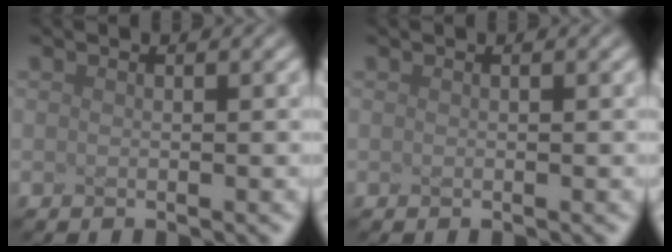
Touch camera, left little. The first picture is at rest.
{"total": 0.0}